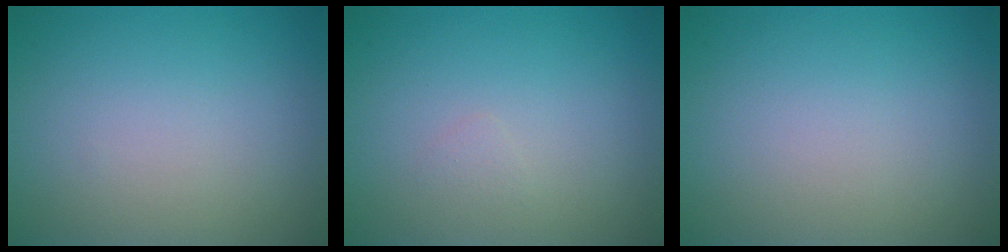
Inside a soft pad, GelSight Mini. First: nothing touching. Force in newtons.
{"total": 0.5, "press": 0.5, "slide": 0.0}
{"total": 0.0}